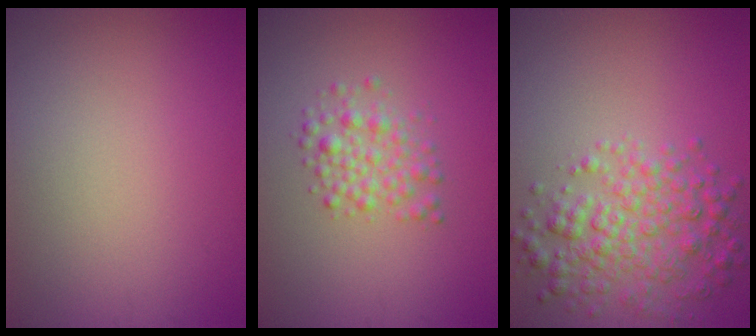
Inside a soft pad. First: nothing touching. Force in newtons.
{"total": 2.5, "press": 2.5, "slide": 0.0}
{"total": 4.8, "press": 4.8, "slide": 0.1}